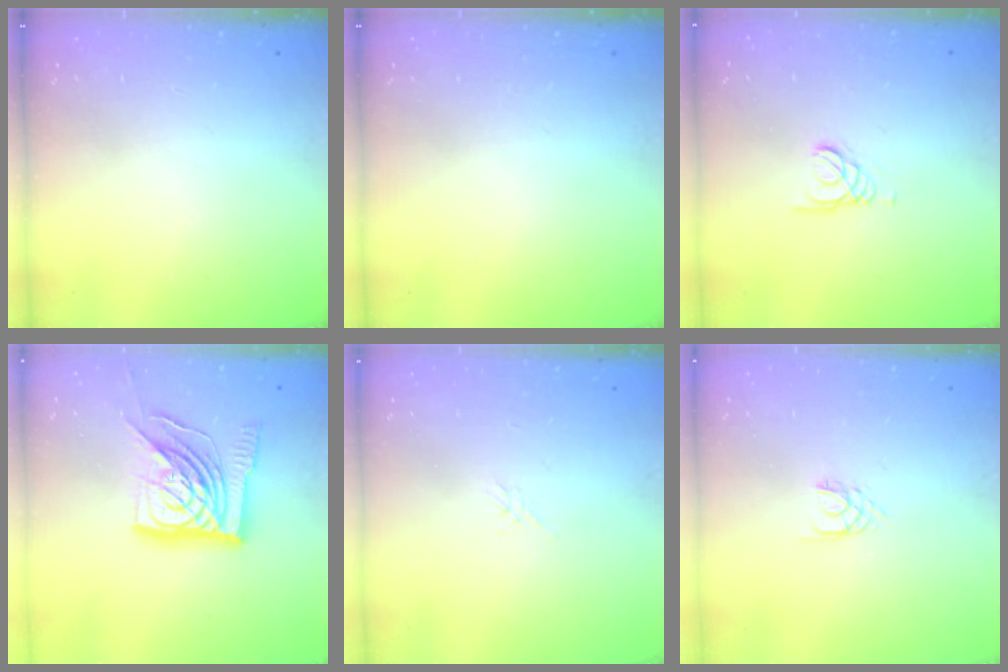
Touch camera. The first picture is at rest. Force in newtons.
{"total": 0.0}
{"total": 1.3, "press": 1.3, "slide": 0.1}
{"total": 21.1, "press": 21.0, "slide": 2.2}
{"total": 1.7, "press": 1.6, "slide": 0.4}
{"total": 2.4, "press": 2.4, "slide": 0.3}